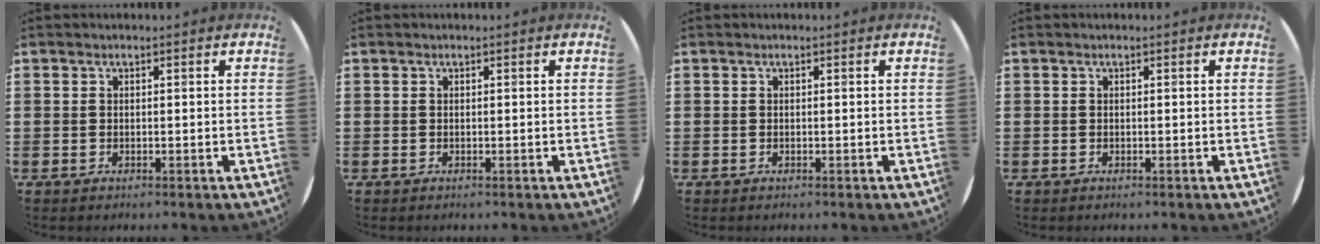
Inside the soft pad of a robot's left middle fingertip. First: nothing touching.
{"total": 0.0}
{"total": 0.0}
{"total": 0.0}